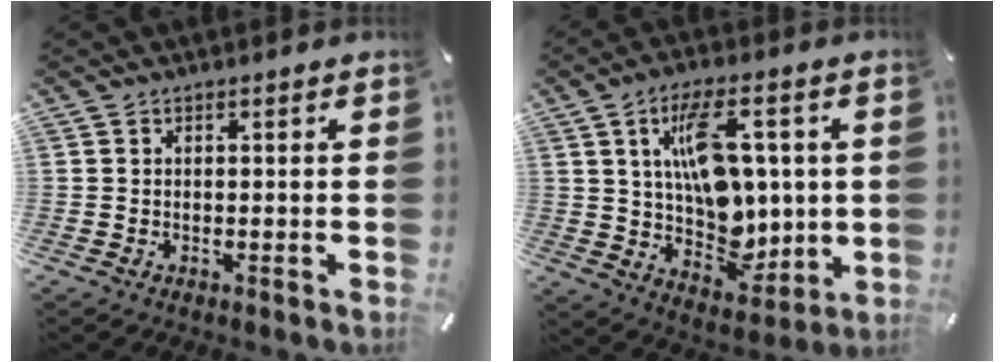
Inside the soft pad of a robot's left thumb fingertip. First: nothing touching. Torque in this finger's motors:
{"motor_torque": [0.66, 0.80, 0.62, -0.13, 0.25]}